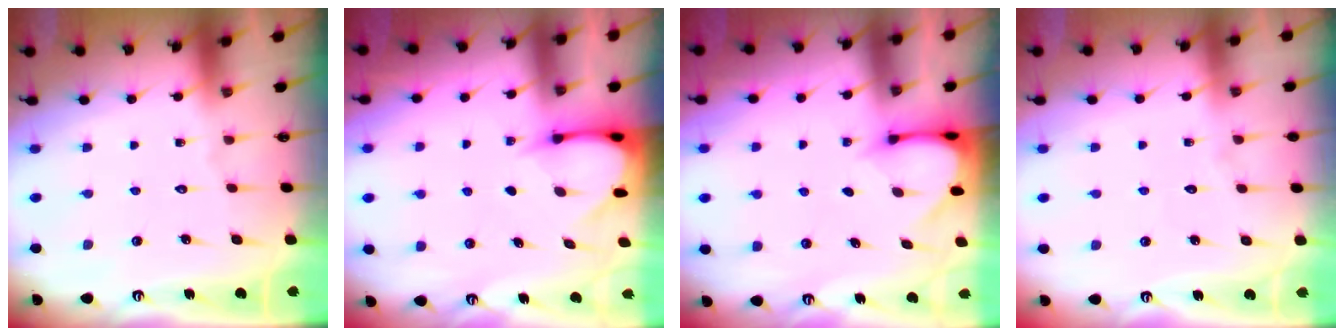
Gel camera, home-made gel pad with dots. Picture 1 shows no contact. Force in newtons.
{"total": 3.6, "press": 3.6, "slide": 0.3}
{"total": 3.0, "press": 3.0, "slide": 0.3}
{"total": 3.0, "press": 3.0, "slide": 0.3}